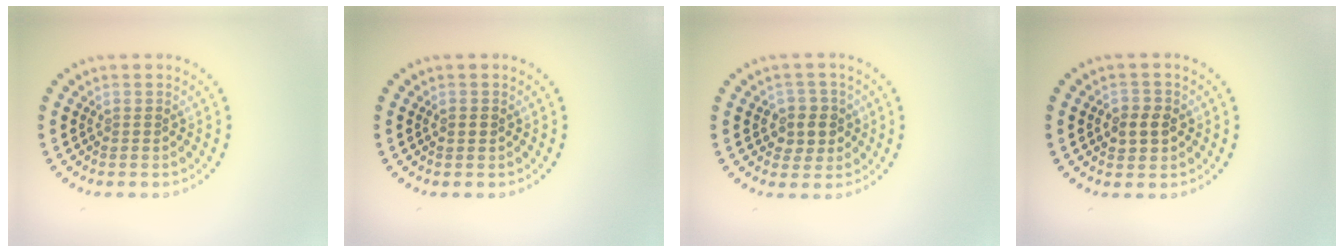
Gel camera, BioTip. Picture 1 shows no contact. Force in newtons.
{"total": 1.1, "press": 1.1, "slide": 0.1}
{"total": 2.7, "press": 2.5, "slide": 0.9}
{"total": 2.4, "press": 2.4, "slide": 0.4}